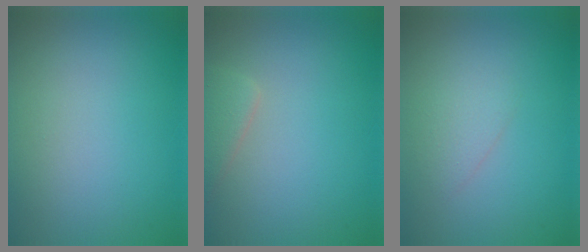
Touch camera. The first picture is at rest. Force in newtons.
{"total": 2.0, "press": 2.0, "slide": 0.1}
{"total": 1.4, "press": 1.4, "slide": 0.1}